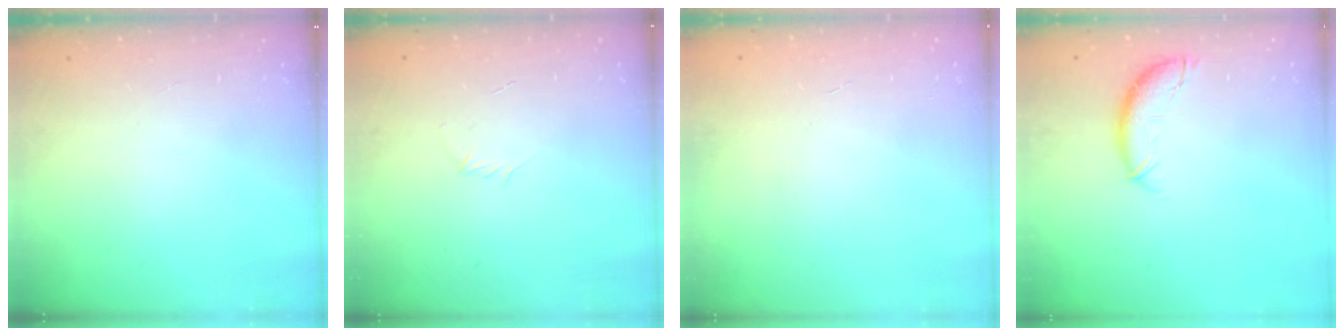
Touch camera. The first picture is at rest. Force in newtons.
{"total": 2.9, "press": 2.8, "slide": 0.8}
{"total": 0.6, "press": 0.6, "slide": 0.2}
{"total": 8.2, "press": 8.2, "slide": 0.7}